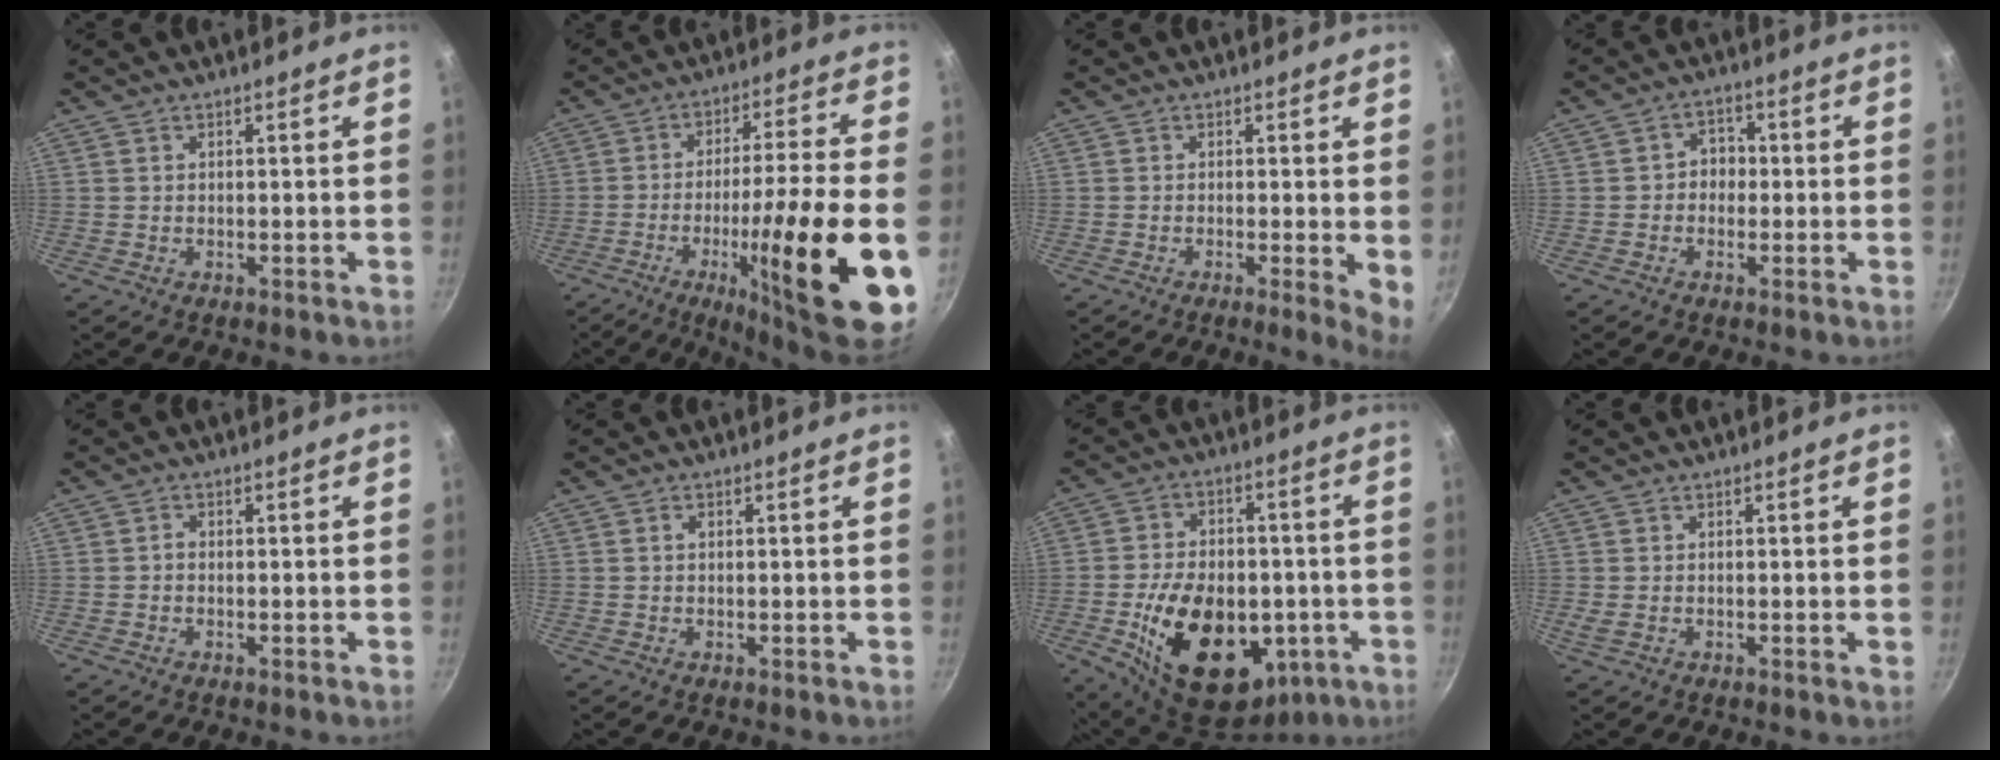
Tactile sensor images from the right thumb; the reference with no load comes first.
{"total": 21.0, "force": [-7.0, 2.1, 19.7], "torque": [-0.295, 0.021, -0.104]}
{"total": 4.5, "force": [-0.3, 0.7, 4.4], "torque": [-0.055, -0.010, -0.006]}
{"total": 3.7, "force": [-0.6, 3.2, 1.8], "torque": [0.002, 0.012, -0.016]}
{"total": 0.8, "force": [-0.3, 0.6, 0.5], "torque": [-0.008, 0.005, -0.008]}
{"total": 0.6, "force": [0.1, 0.5, 0.4], "torque": [-0.007, 0.003, 0.002]}
{"total": 23.3, "force": [-5.7, 15.0, 16.8], "torque": [-0.255, 0.018, -0.071]}
{"total": 1.2, "force": [0.0, 0.3, 1.2], "torque": [-0.022, -0.004, -0.001]}